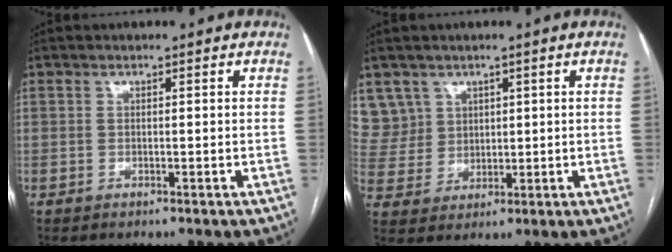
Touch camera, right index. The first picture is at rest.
{"total": 7.3, "force": [4.1, 6.0, 0.1], "torque": [-0.006, 0.015, 0.096]}